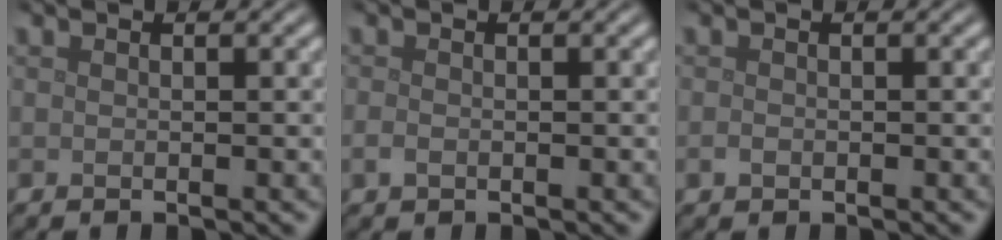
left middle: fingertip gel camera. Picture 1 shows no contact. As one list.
[{"total": 0.8, "force": [-0.3, 0.6, 0.5], "torque": [-0.012, -0.003, -0.008]}, {"total": 0.6, "force": [-0.3, 0.5, 0.3], "torque": [-0.007, -0.002, -0.005]}]